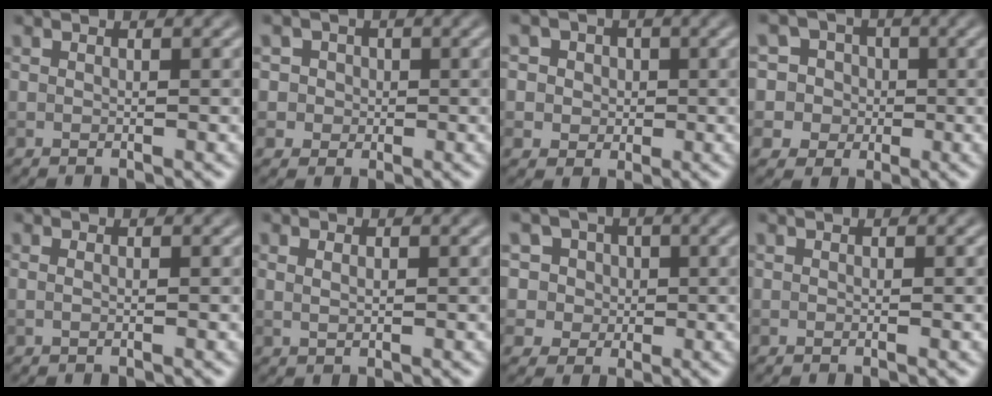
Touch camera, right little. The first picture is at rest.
{"total": 3.7, "force": [0.9, 3.5, 1.1], "torque": [-0.001, 0.021, 0.002]}
{"total": 5.6, "force": [1.9, 4.9, 2.0], "torque": [-0.026, 0.025, 0.009]}
{"total": 7.2, "force": [1.4, 6.9, 1.8], "torque": [-0.039, 0.040, 0.004]}
{"total": 0.5, "force": [0.1, 0.2, 0.5], "torque": [-0.011, -0.004, 0.000]}
{"total": 1.0, "force": [0.4, 0.6, 0.8], "torque": [-0.017, 0.000, 0.010]}
{"total": 7.1, "force": [2.9, 6.0, 2.5], "torque": [-0.033, 0.023, 0.019]}
{"total": 0.0}